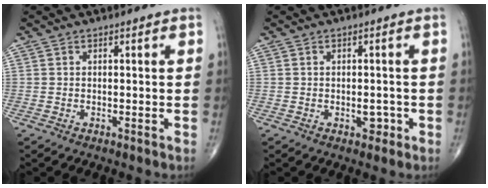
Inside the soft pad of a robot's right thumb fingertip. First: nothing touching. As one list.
[{"total": 2.2, "force": [-0.7, 1.4, 1.5], "torque": [-0.011, 0.003, -0.007]}]